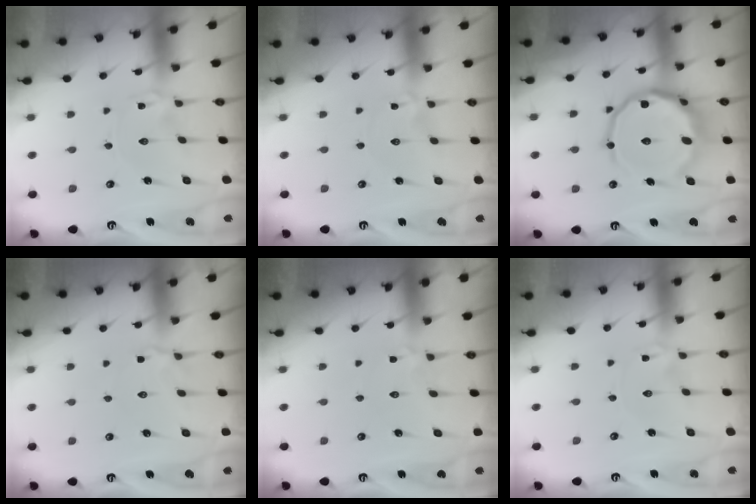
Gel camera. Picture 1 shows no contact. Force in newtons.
{"total": 0.6, "press": 0.5, "slide": 0.1}
{"total": 16.4, "press": 16.3, "slide": 1.9}
{"total": 2.6, "press": 2.5, "slide": 0.7}
{"total": 2.1, "press": 2.0, "slide": 0.6}
{"total": 0.0}